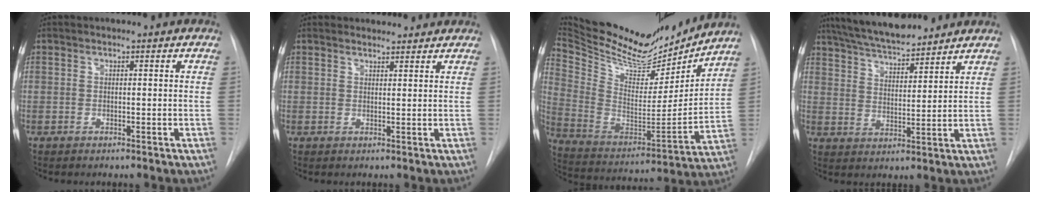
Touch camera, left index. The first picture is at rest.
{"total": 3.7, "force": [3.6, 1.0, 0.2], "torque": [-0.004, 0.013, 0.043]}
{"total": 24.9, "force": [22.3, 7.0, 8.7], "torque": [-0.180, -0.032, 0.353]}
{"total": 13.1, "force": [11.7, 2.2, 5.4], "torque": [-0.098, 0.016, 0.196]}